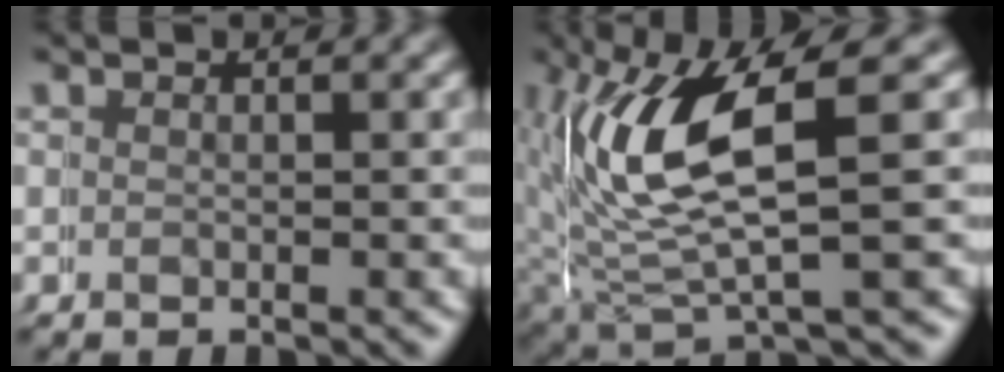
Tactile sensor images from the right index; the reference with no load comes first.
{"total": 9.7, "force": [2.0, 5.4, 7.8], "torque": [-0.160, 0.000, 0.036]}